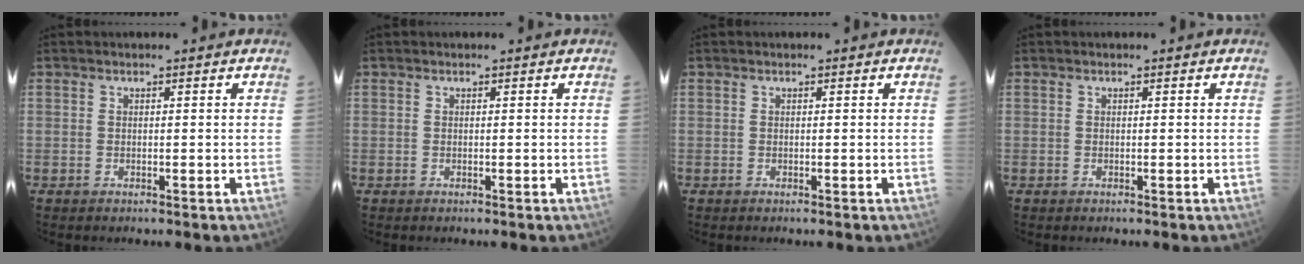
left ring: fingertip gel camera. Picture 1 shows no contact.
{"total": 0.0}
{"total": 0.0}
{"total": 0.0}